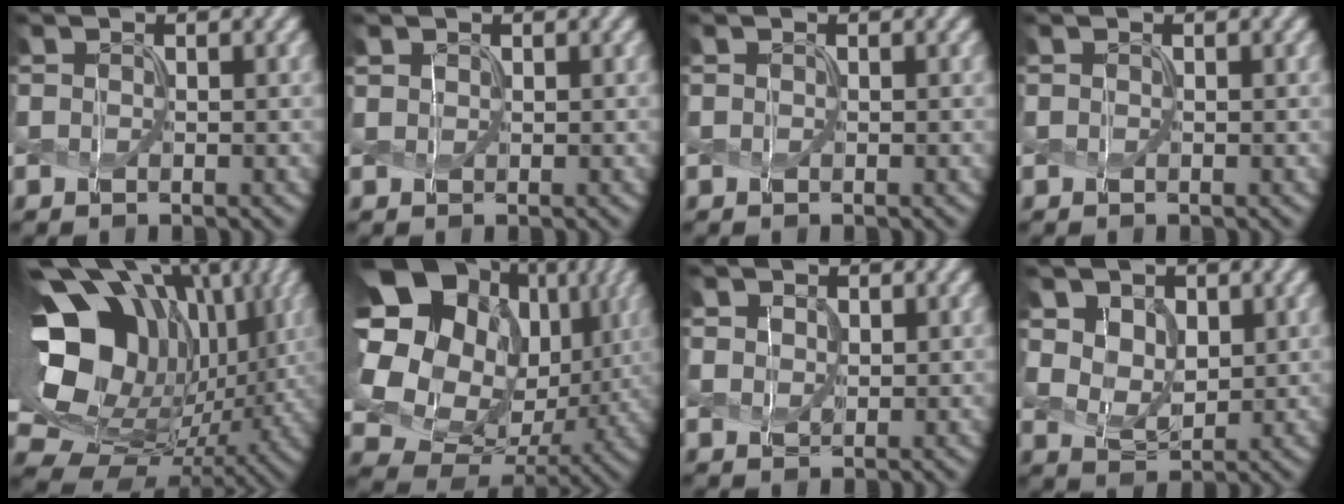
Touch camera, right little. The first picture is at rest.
{"total": 0.6, "force": [0.5, 0.4, 0.1], "torque": [-0.005, -0.001, 0.014]}
{"total": 0.0}
{"total": 0.0}
{"total": 17.3, "force": [3.5, 12.4, 11.5], "torque": [-0.212, -0.004, 0.082]}
{"total": 16.9, "force": [3.4, 13.4, 9.8], "torque": [-0.212, 0.004, 0.075]}
{"total": 1.2, "force": [0.7, 0.9, 0.4], "torque": [-0.010, -0.002, 0.016]}
{"total": 4.3, "force": [2.0, 3.1, 2.2], "torque": [-0.065, -0.012, 0.047]}